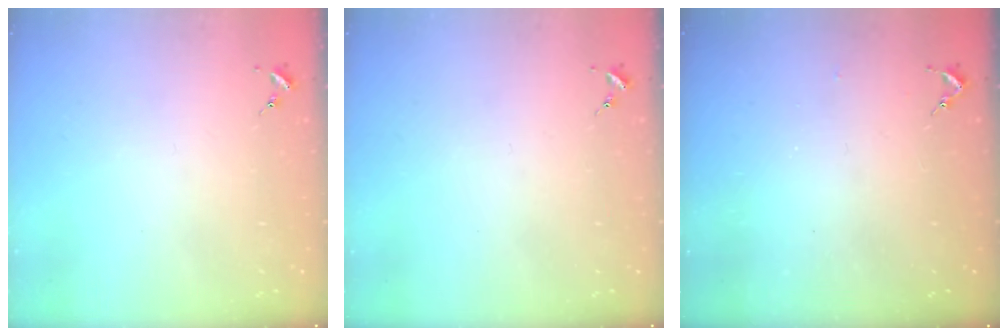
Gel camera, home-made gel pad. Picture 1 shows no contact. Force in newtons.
{"total": 0.0}
{"total": 2.6, "press": 2.5, "slide": 0.3}